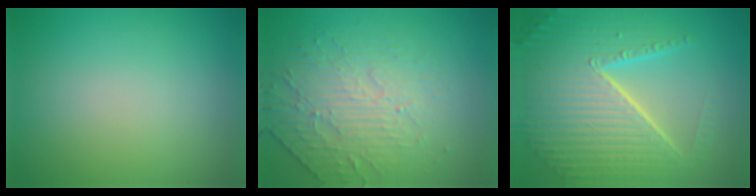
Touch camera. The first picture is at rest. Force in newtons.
{"total": 4.7, "press": 3.4, "slide": 3.2}
{"total": 9.7, "press": 6.0, "slide": 7.6}